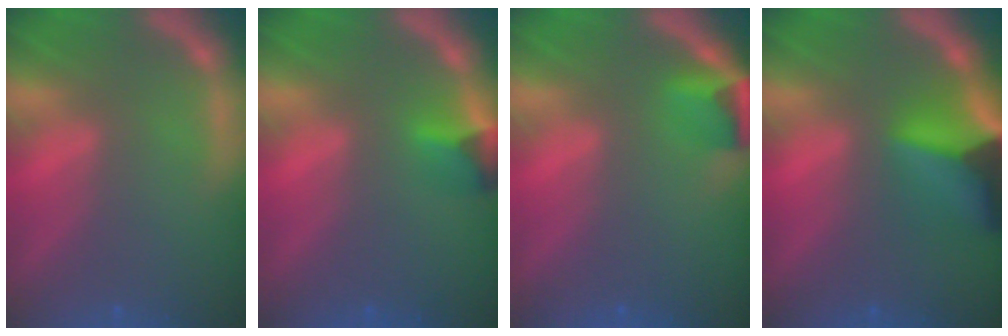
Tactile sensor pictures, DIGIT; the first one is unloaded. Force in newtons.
{"total": 2.4}
{"total": 2.9}
{"total": 8.4}